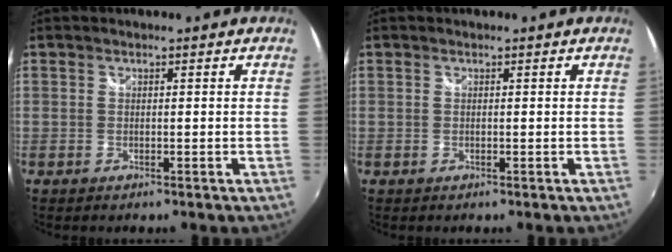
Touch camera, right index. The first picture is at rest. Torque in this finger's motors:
{"motor_torque": [0.03, 0.03, -0.01, 0.01]}